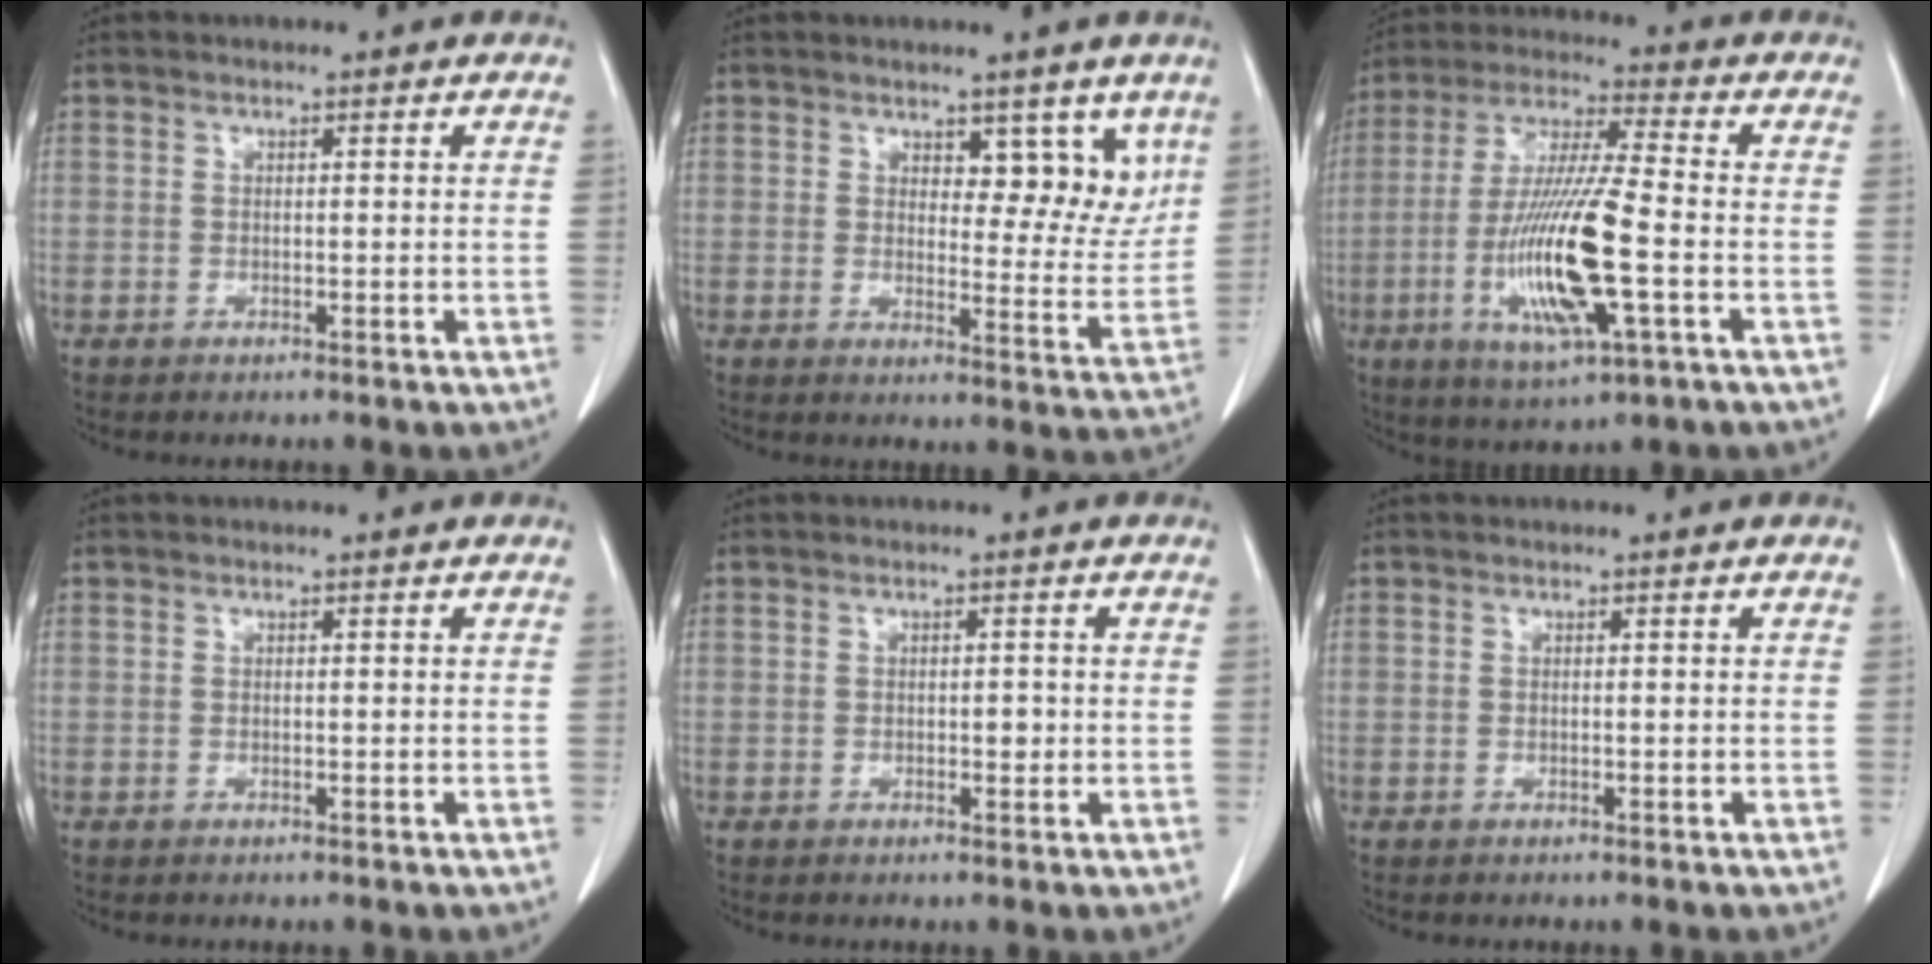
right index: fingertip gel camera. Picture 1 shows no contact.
{"total": 7.1, "force": [4.4, 3.3, 4.5], "torque": [-0.035, -0.014, 0.061]}
{"total": 16.0, "force": [-3.9, 1.4, 15.5], "torque": [-0.315, -0.018, -0.070]}
{"total": 0.0}
{"total": 1.1, "force": [-0.2, 0.6, 0.9], "torque": [-0.012, 0.001, -0.002]}
{"total": 0.0}